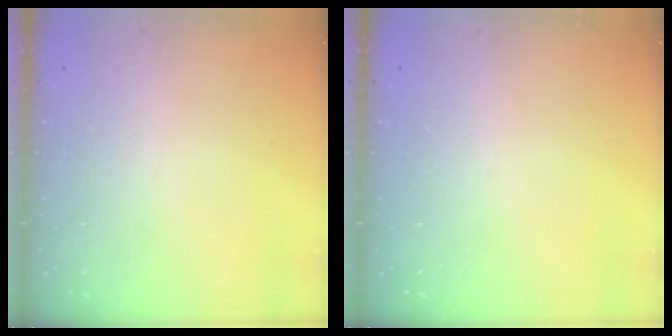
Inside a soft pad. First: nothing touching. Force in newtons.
{"total": 0.0}